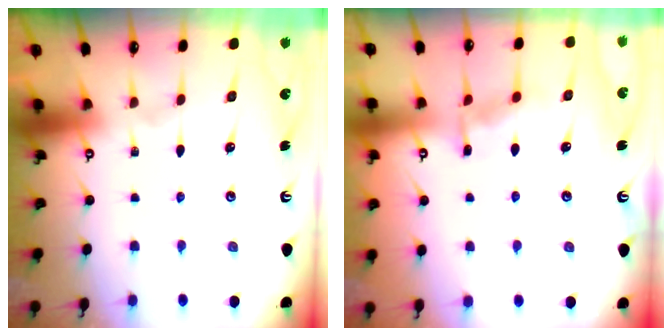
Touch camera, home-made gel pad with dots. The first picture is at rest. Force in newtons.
{"total": 7.0, "press": 6.9, "slide": 0.7}